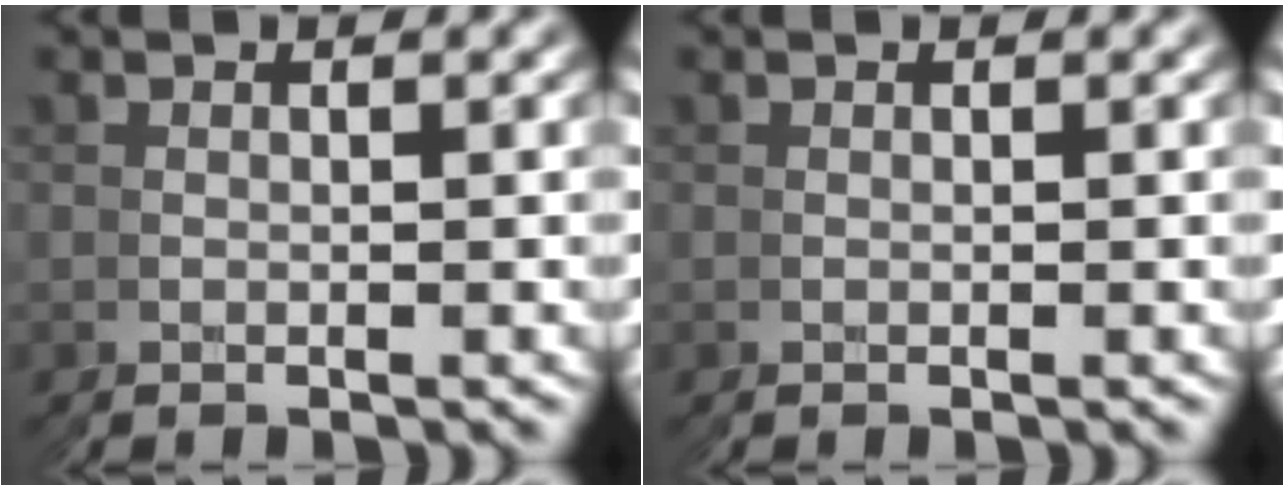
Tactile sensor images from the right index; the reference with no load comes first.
{"total": 0.0}